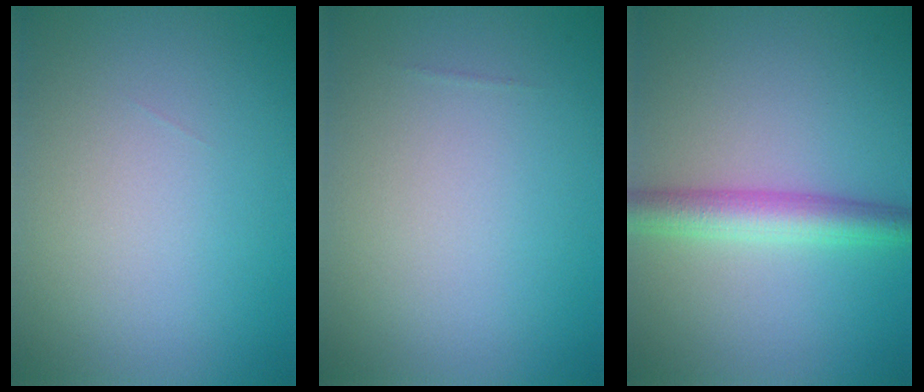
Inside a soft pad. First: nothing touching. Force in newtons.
{"total": 0.0}
{"total": 4.0, "press": 4.0, "slide": 0.2}